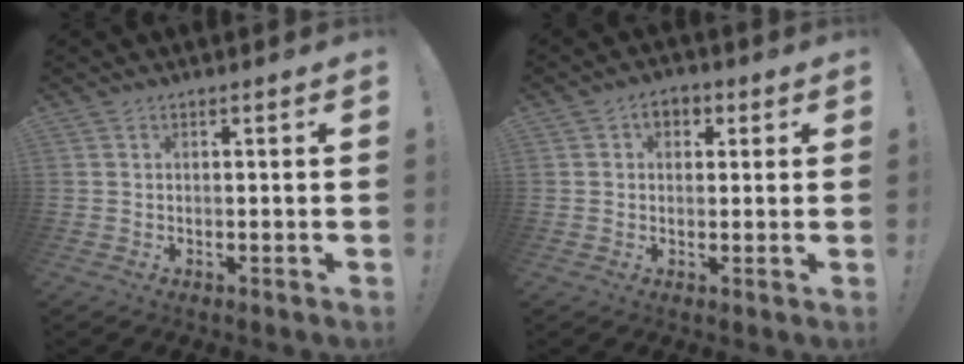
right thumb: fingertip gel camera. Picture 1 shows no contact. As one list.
[{"total": 4.5, "force": [1.2, 3.5, 2.5], "torque": [-0.028, 0.003, 0.021]}]